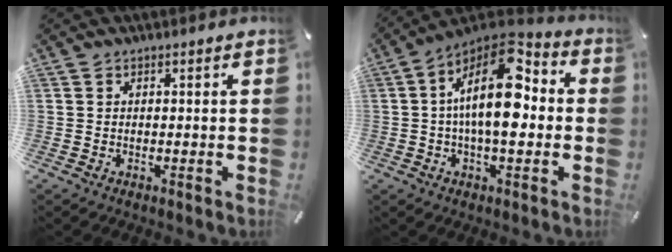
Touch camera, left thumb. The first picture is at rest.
{"total": 17.8, "force": [1.3, 8.5, 15.6], "torque": [-0.280, -0.018, 0.016]}